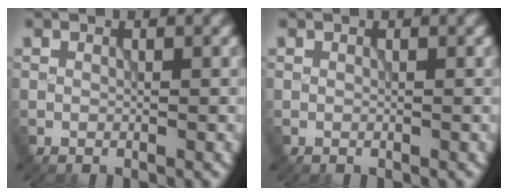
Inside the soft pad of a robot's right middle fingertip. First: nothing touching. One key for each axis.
{"total": 0.0}